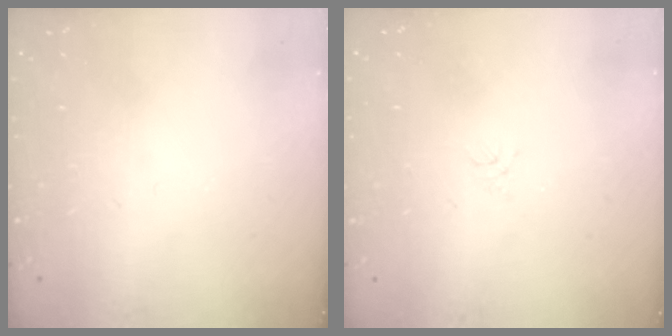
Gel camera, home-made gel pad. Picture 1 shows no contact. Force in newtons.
{"total": 0.0}